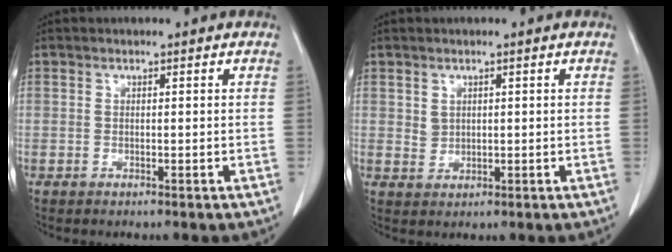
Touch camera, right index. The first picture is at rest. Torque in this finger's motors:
{"motor_torque": [-0.02, 0.05, 0.00, 0.01]}